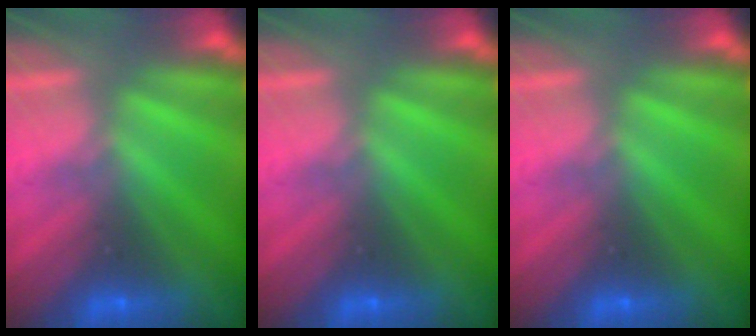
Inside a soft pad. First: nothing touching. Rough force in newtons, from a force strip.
{"total": 0.0}
{"total": 0.0}